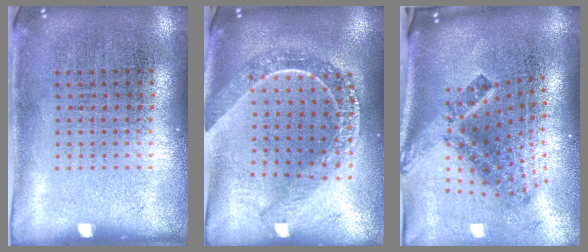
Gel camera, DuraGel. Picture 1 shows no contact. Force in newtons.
{"total": 2.3, "press": 1.9, "slide": 1.2}
{"total": 2.9, "press": 1.7, "slide": 2.4}